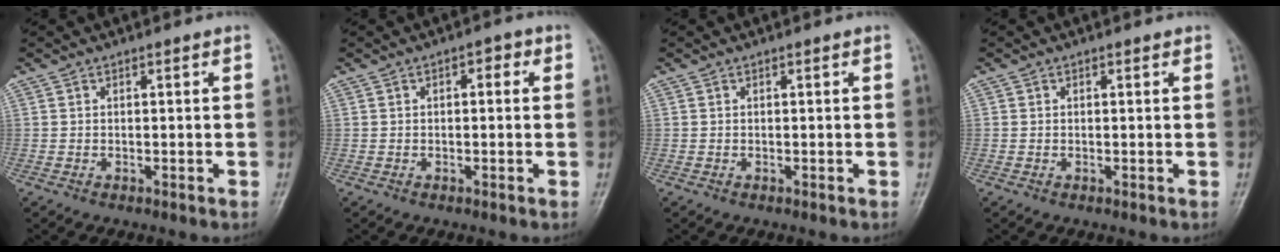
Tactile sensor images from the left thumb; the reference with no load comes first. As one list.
[{"total": 2.5, "force": [0.7, 1.4, 1.9], "torque": [-0.009, 0.006, 0.000]}, {"total": 0.0}, {"total": 0.0}]